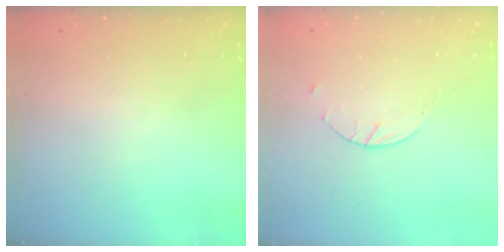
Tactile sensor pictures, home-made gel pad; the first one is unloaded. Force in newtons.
{"total": 2.6, "press": 2.6, "slide": 0.4}